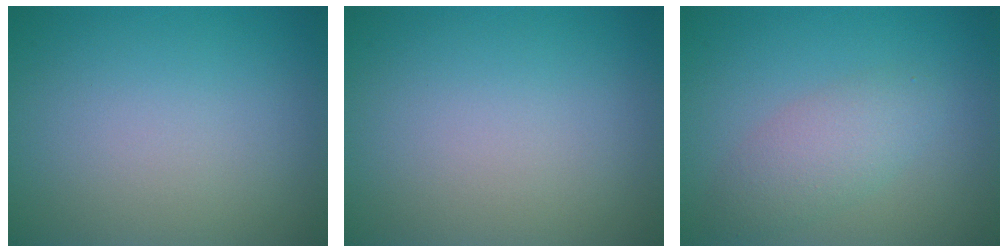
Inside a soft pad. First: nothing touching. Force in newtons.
{"total": 0.0}
{"total": 2.9, "press": 2.9, "slide": 0.1}